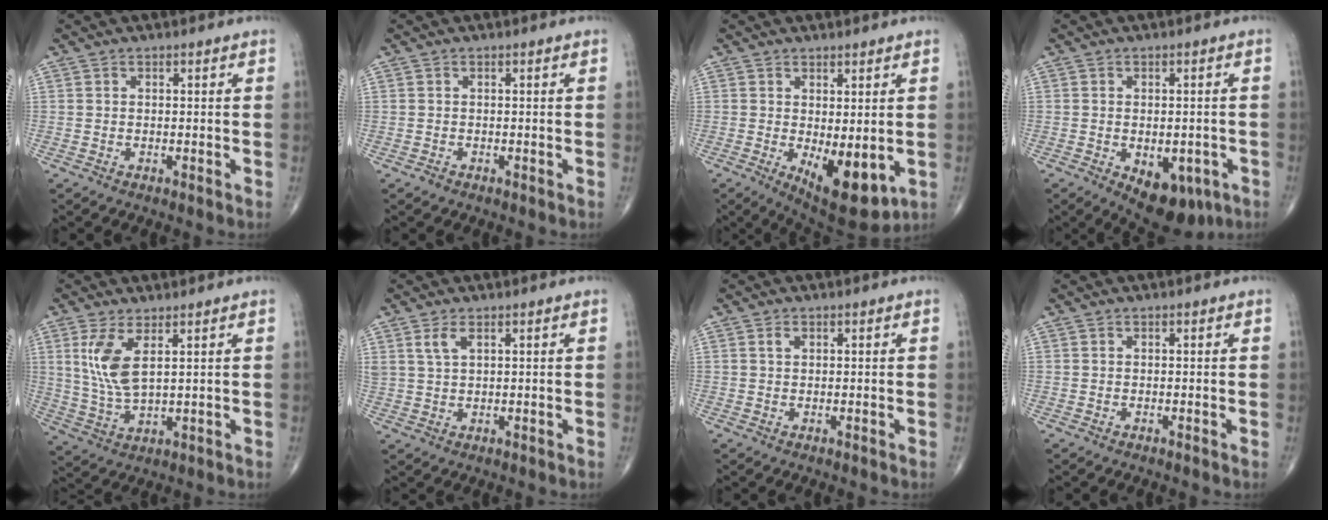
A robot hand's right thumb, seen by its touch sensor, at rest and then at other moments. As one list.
[{"total": 0.6, "force": [-0.4, 0.4, 0.1], "torque": [-0.003, 0.000, -0.011]}, {"total": 10.4, "force": [-1.9, 4.4, 9.2], "torque": [-0.123, -0.024, -0.011]}, {"total": 11.0, "force": [-4.6, 6.1, 7.8], "torque": [-0.084, 0.004, -0.051]}, {"total": 8.2, "force": [2.9, 3.0, 7.1], "torque": [-0.154, -0.019, 0.069]}, {"total": 3.0, "force": [1.6, 1.3, 2.1], "torque": [-0.045, -0.003, 0.039]}, {"total": 1.2, "force": [0.5, 0.7, 0.8], "torque": [-0.014, 0.003, 0.009]}, {"total": 0.0}]